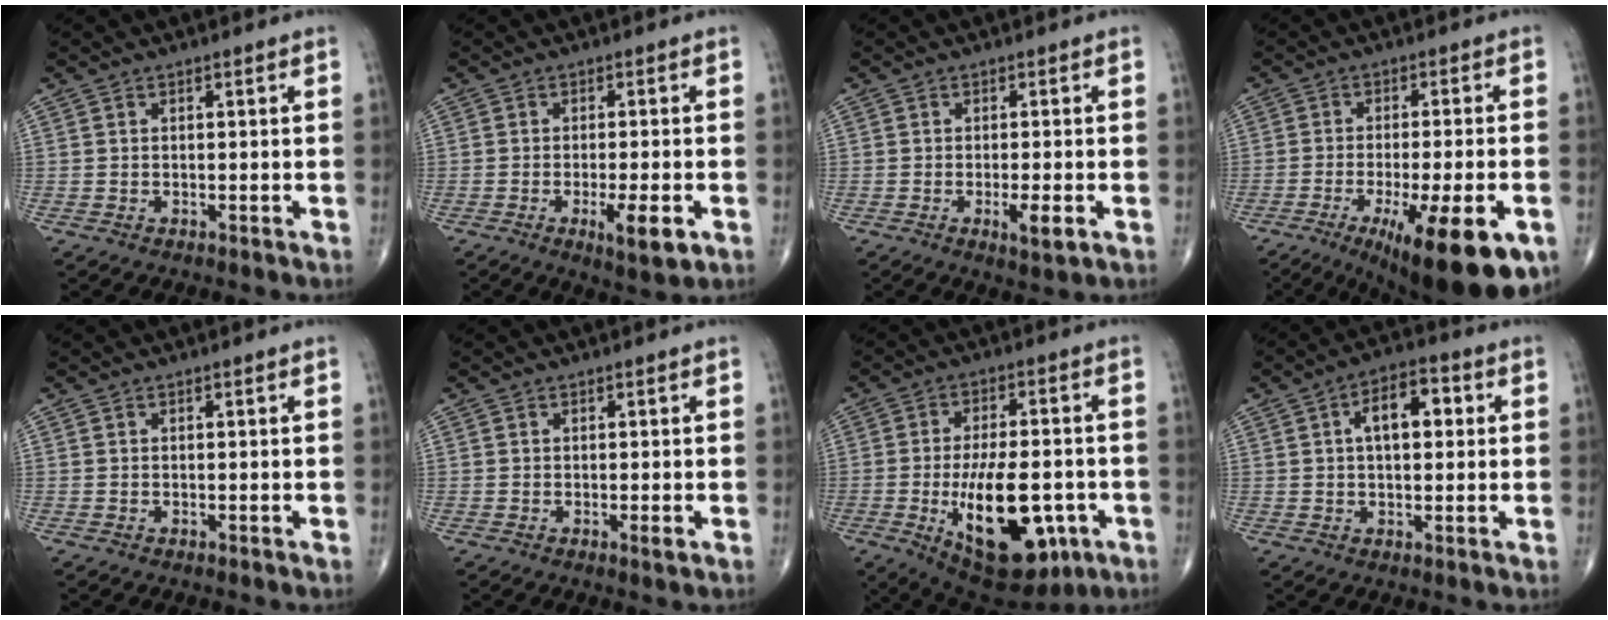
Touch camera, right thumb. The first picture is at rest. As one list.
[{"total": 6.3, "force": [-2.2, 1.4, 5.7], "torque": [-0.091, -0.009, -0.031]}, {"total": 3.8, "force": [-1.3, 0.8, 3.5], "torque": [-0.058, -0.007, -0.019]}, {"total": 18.6, "force": [-8.6, 4.8, 15.7], "torque": [-0.193, -0.001, -0.120]}, {"total": 0.0}, {"total": 0.9, "force": [-0.2, 0.1, 0.9], "torque": [-0.014, -0.003, -0.003]}, {"total": 20.0, "force": [-5.7, 9.5, 16.6], "torque": [-0.248, 0.010, -0.065]}, {"total": 8.7, "force": [1.9, 4.6, 7.2], "torque": [-0.097, 0.017, 0.023]}]